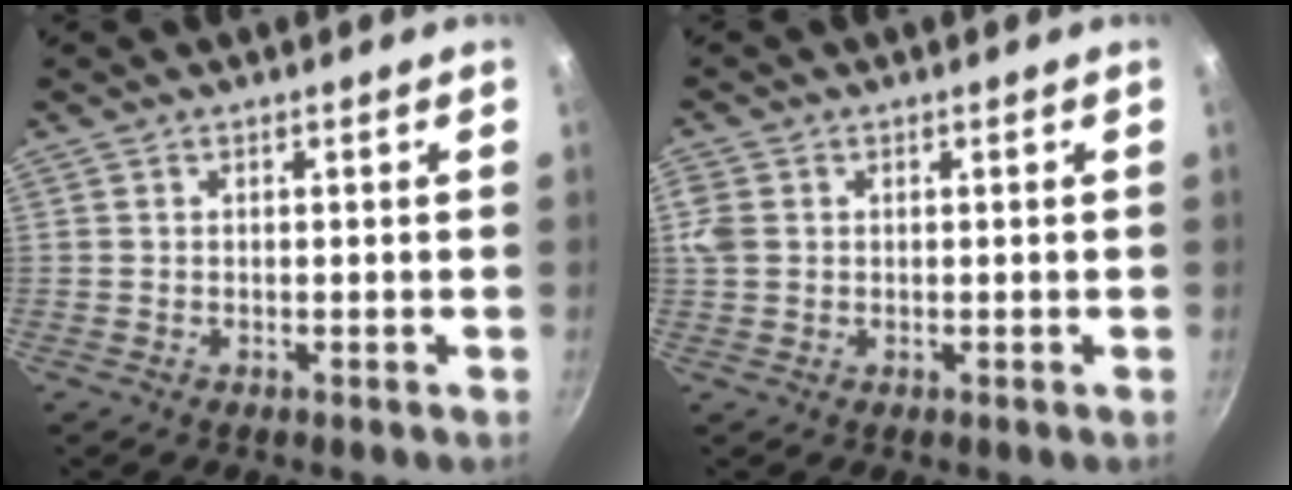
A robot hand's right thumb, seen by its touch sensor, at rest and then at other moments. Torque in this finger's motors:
{"motor_torque": [0.41, 0.34, 0.56, 0.33, 0.02]}